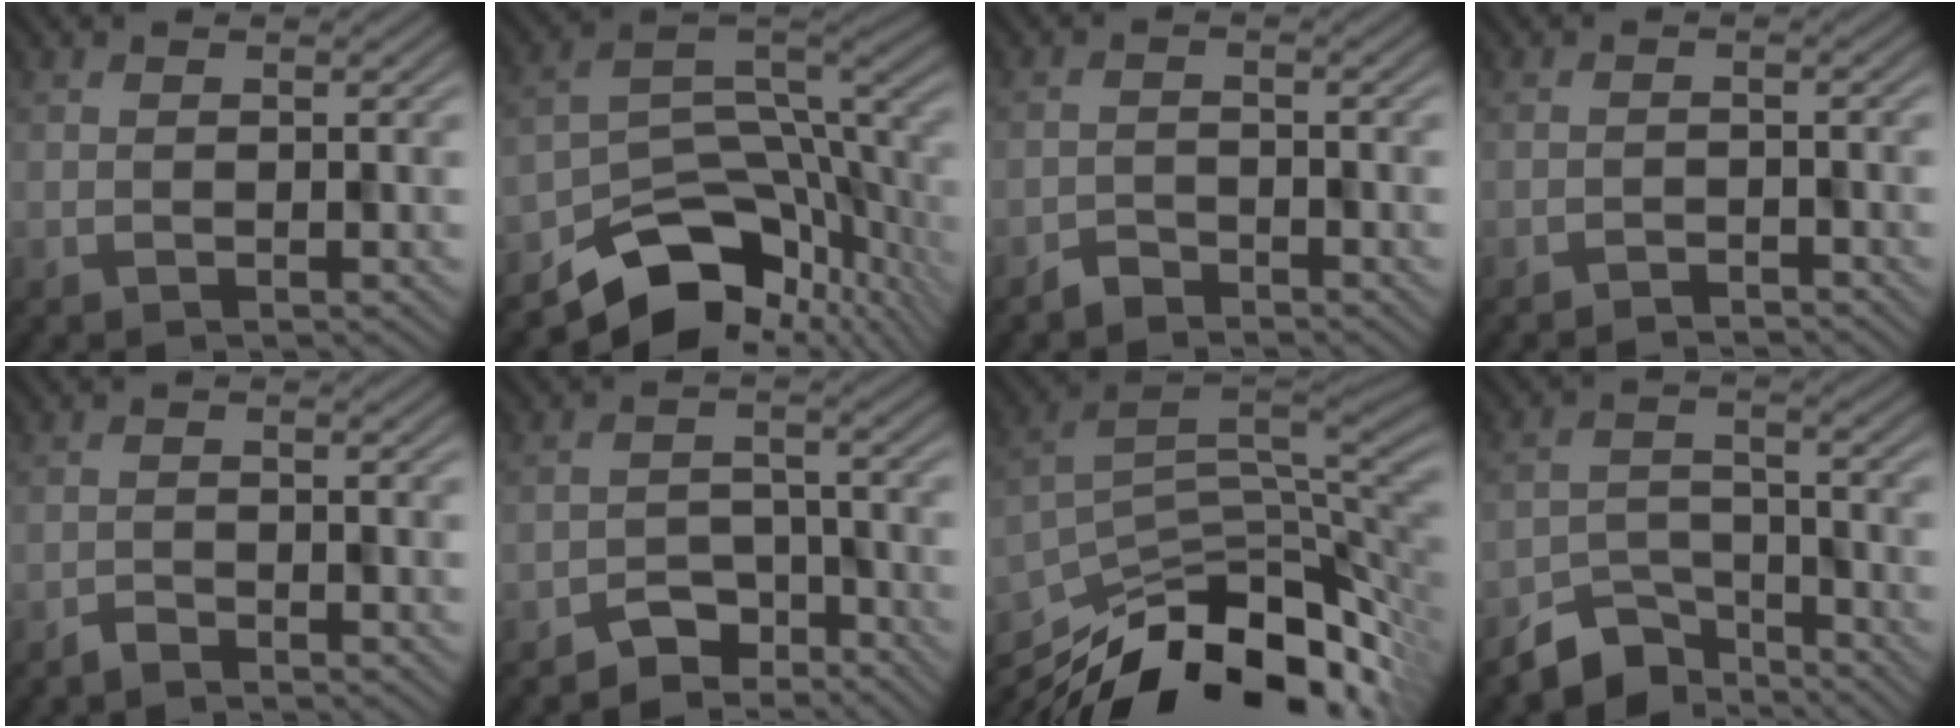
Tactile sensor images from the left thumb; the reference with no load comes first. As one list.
[{"total": 12.9, "force": [-8.2, 6.8, 7.3], "torque": [-0.122, -0.020, -0.141]}, {"total": 1.9, "force": [-1.8, 0.6, 0.4], "torque": [-0.002, 0.003, -0.039]}, {"total": 1.5, "force": [-1.4, 0.2, 0.3], "torque": [-0.002, 0.001, -0.029]}, {"total": 1.2, "force": [-1.2, 0.2, 0.3], "torque": [-0.006, 0.001, -0.027]}, {"total": 4.9, "force": [-4.1, 2.3, 1.4], "torque": [-0.014, 0.000, -0.077]}, {"total": 15.5, "force": [-10.5, 6.2, 9.6], "torque": [-0.187, -0.022, -0.167]}, {"total": 6.2, "force": [-5.1, 2.8, 2.1], "torque": [-0.034, -0.006, -0.104]}]